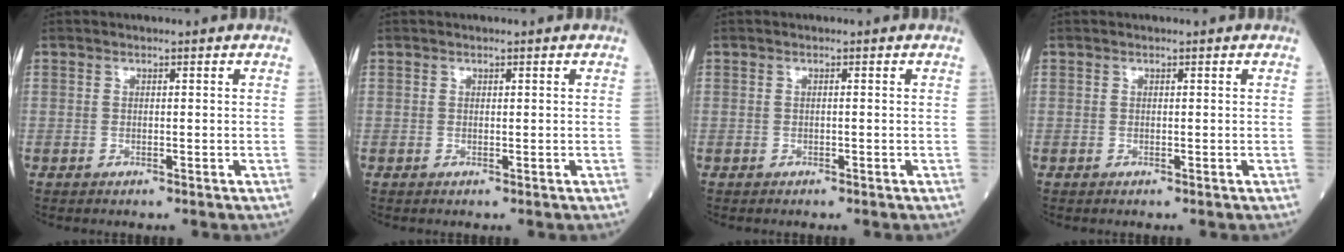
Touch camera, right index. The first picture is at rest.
{"total": 0.0}
{"total": 0.0}
{"total": 0.0}